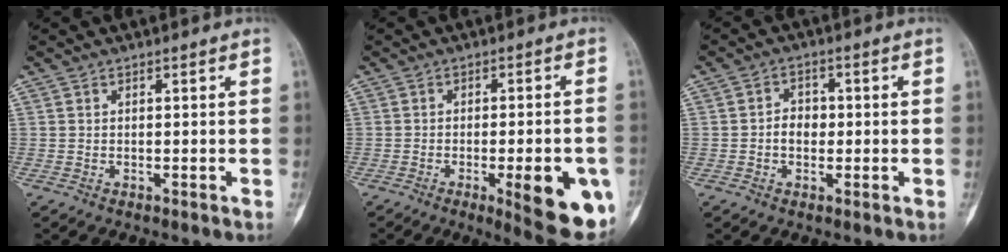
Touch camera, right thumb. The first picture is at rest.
{"total": 14.2, "force": [-4.9, 3.7, 12.8], "torque": [-0.131, 0.002, -0.052]}
{"total": 3.6, "force": [-0.5, 2.9, 2.1], "torque": [-0.013, 0.012, -0.015]}